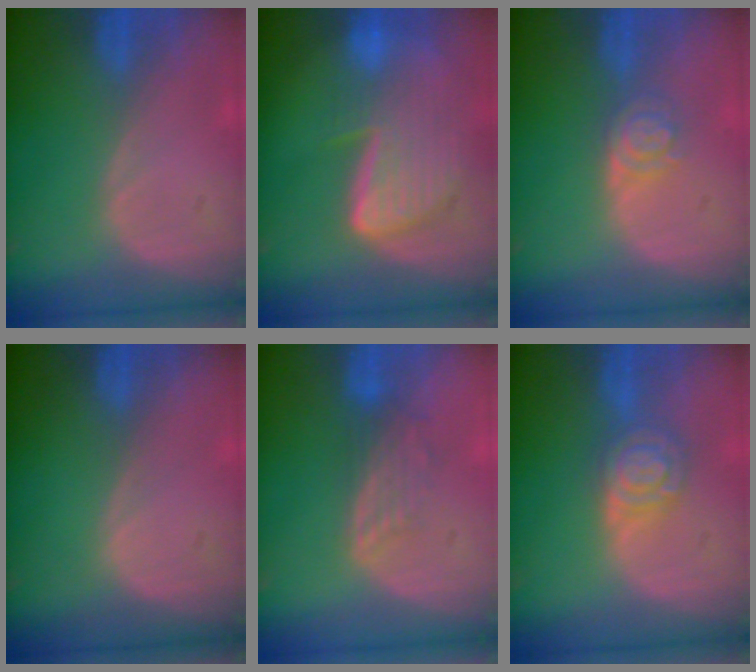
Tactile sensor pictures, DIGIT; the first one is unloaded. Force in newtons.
{"total": 9.1, "press": 8.0, "slide": 4.3}
{"total": 4.0, "press": 3.6, "slide": 1.7}
{"total": 0.0}
{"total": 3.9, "press": 3.3, "slide": 2.1}
{"total": 5.7, "press": 5.6, "slide": 0.4}